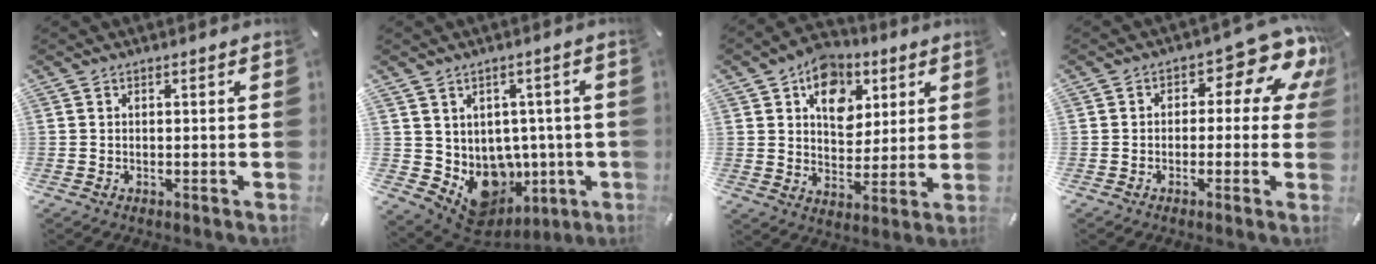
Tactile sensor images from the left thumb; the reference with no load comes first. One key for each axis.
{"total": 9.9, "fx": -0.9, "fy": 9.0, "fz": 3.9, "tx": -0.070, "ty": -0.032, "tz": 0.005}
{"total": 11.3, "fx": 5.3, "fy": 8.9, "fz": 4.6, "tx": -0.056, "ty": -0.027, "tz": 0.095}
{"total": 10.4, "fx": 3.6, "fy": 5.3, "fz": 8.1, "tx": -0.098, "ty": -0.028, "tz": 0.060}